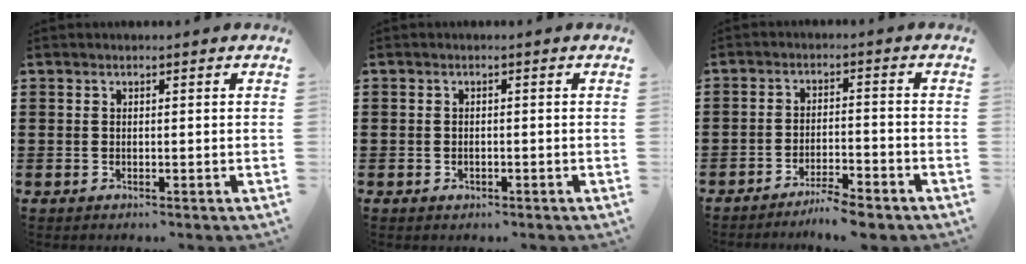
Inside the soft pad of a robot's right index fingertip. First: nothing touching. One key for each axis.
{"total": 0.8, "fx": -0.3, "fy": 0.7, "fz": 0.2, "tx": -0.004, "ty": 0.000, "tz": -0.008}
{"total": 4.4, "fx": -4.2, "fy": 0.0, "fz": 1.4, "tx": -0.026, "ty": 0.001, "tz": -0.083}